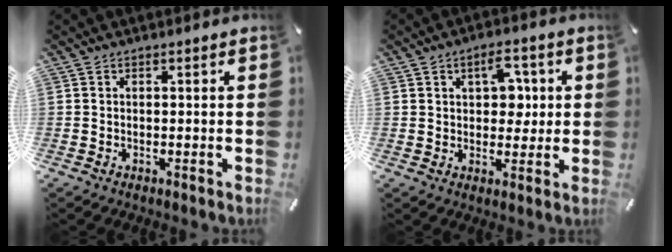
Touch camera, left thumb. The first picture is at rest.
{"total": 7.3, "force": [1.9, 5.2, 4.9], "torque": [-0.056, -0.004, 0.025]}